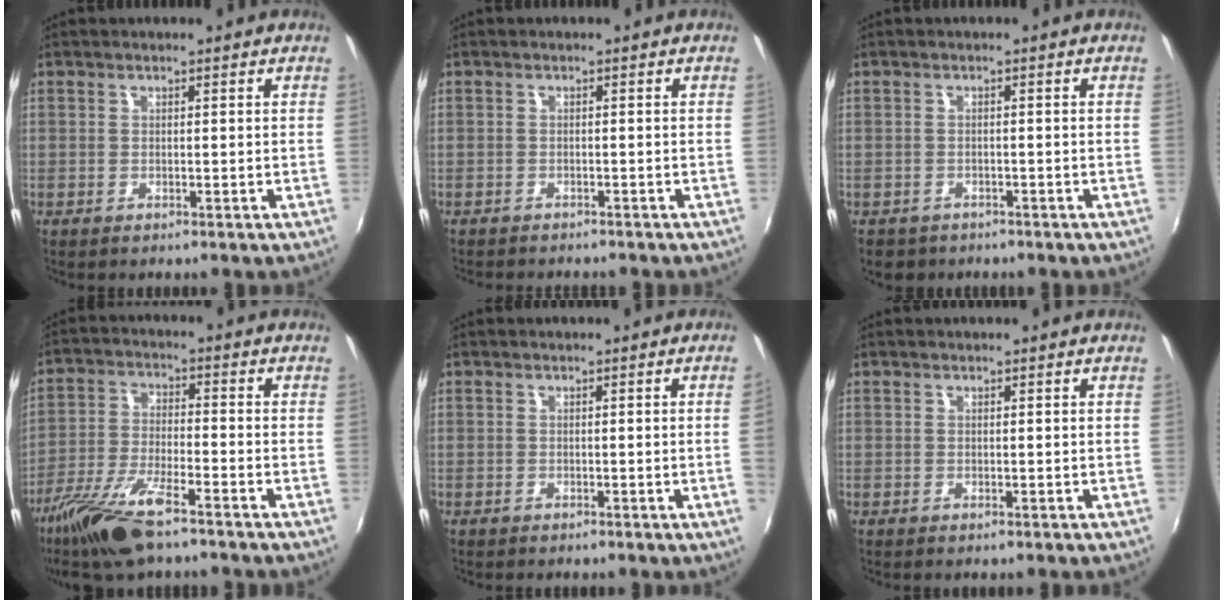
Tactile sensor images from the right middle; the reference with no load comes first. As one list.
[{"total": 3.2, "force": [-3.0, 0.7, 0.9], "torque": [-0.025, -0.015, -0.046]}, {"total": 3.3, "force": [-2.2, 2.3, 0.9], "torque": [-0.025, -0.010, -0.031]}, {"total": 13.5, "force": [-9.6, 3.3, 9.0], "torque": [-0.195, -0.032, -0.188]}, {"total": 1.4, "force": [-0.1, -0.9, 1.1], "torque": [-0.009, -0.011, -0.001]}, {"total": 0.0}]